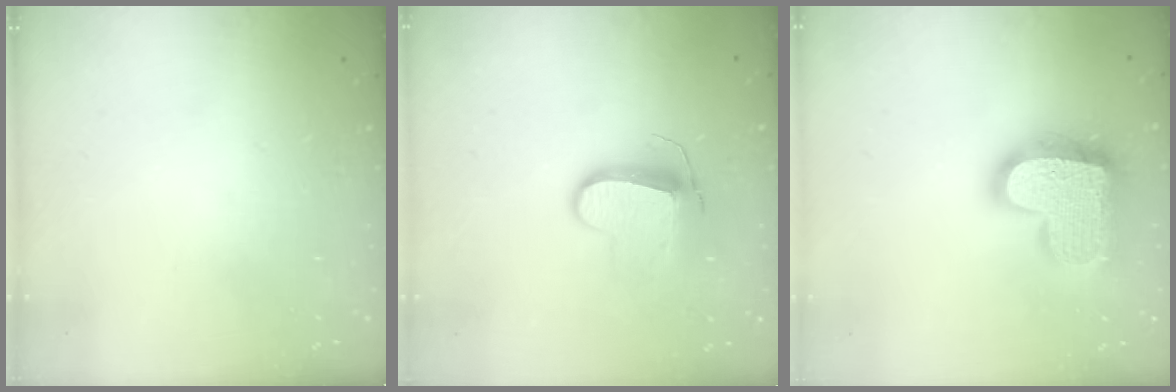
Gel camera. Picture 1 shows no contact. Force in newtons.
{"total": 9.5, "press": 9.5, "slide": 0.2}
{"total": 20.8, "press": 20.7, "slide": 1.5}